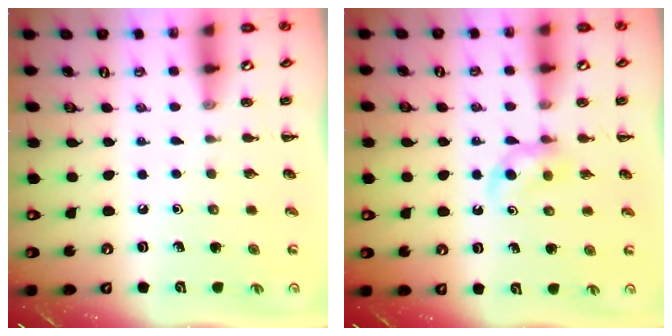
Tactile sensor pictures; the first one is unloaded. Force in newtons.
{"total": 3.8, "press": 3.5, "slide": 1.6}